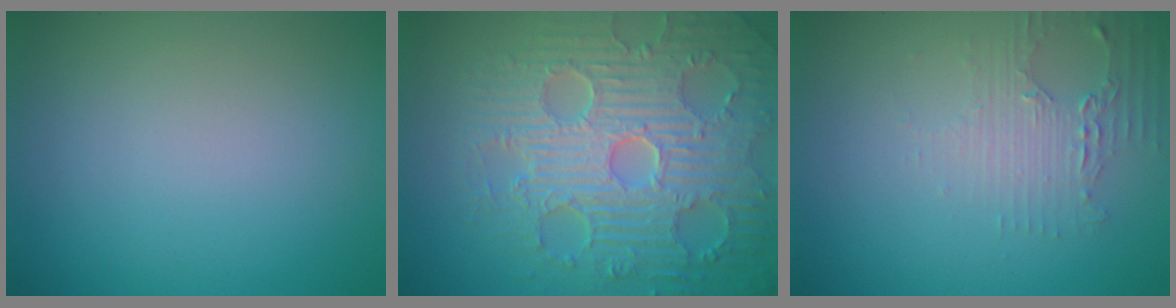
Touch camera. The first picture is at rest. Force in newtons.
{"total": 9.4, "press": 6.9, "slide": 6.4}
{"total": 2.2, "press": 2.1, "slide": 0.6}